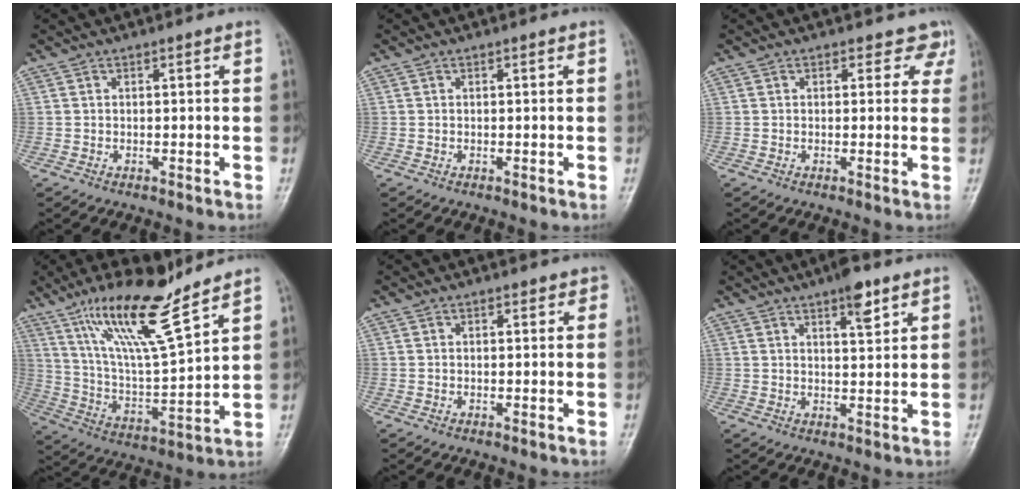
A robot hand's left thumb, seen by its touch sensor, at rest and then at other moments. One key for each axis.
{"total": 0.0}
{"total": 3.4, "fx": 2.2, "fy": 2.4, "fz": 0.6, "tx": 0.027, "ty": -0.010, "tz": 0.009}
{"total": 17.4, "fx": 11.9, "fy": 3.2, "fz": 12.3, "tx": -0.208, "ty": -0.063, "tz": 0.227}
{"total": 1.4, "fx": 0.7, "fy": 1.0, "fz": 0.7, "tx": 0.006, "ty": 0.001, "tz": 0.003}
{"total": 5.4, "fx": 3.4, "fy": 1.6, "fz": 4.0, "tx": -0.049, "ty": -0.017, "tz": 0.048}